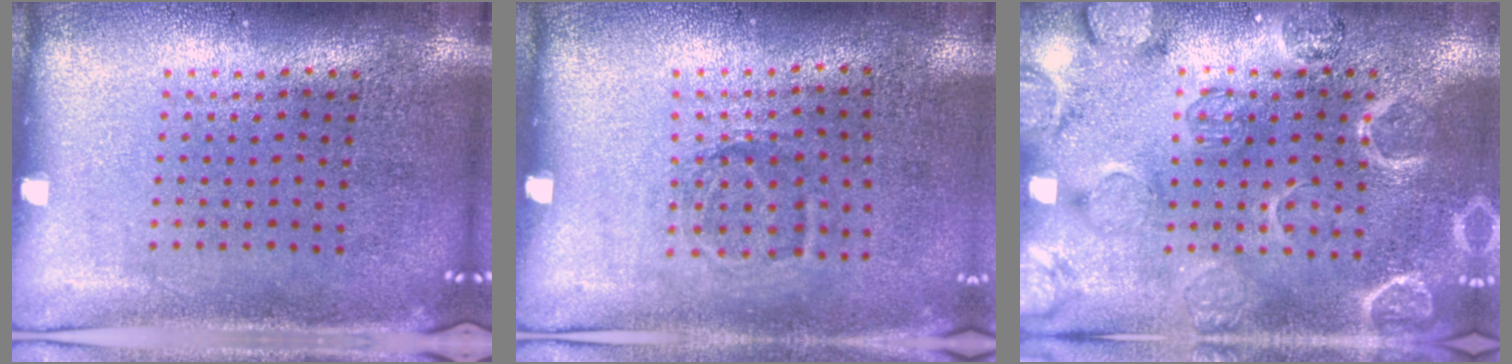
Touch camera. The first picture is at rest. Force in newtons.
{"total": 1.2, "press": 0.8, "slide": 0.8}
{"total": 2.5, "press": 2.5, "slide": 0.2}